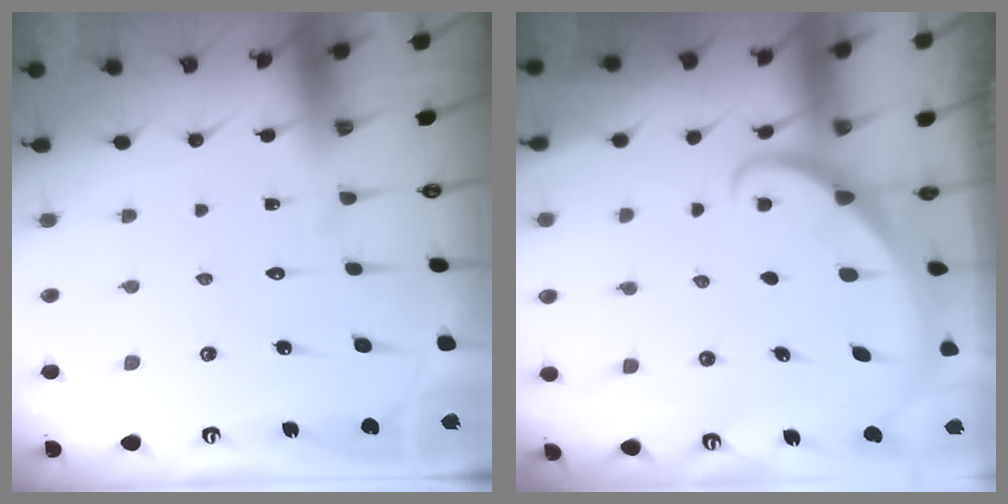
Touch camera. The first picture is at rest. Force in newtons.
{"total": 1.9, "press": 1.9, "slide": 0.1}